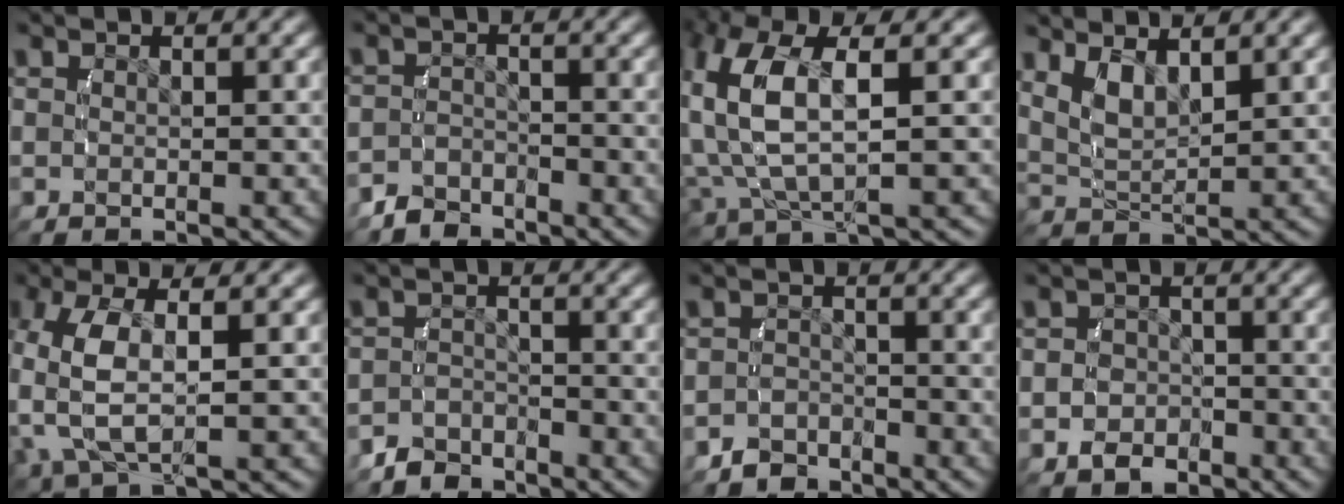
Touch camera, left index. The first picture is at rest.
{"total": 3.2, "force": [-2.9, 1.2, 0.3], "torque": [-0.003, -0.013, -0.050]}
{"total": 8.1, "force": [1.3, 4.7, 6.5], "torque": [-0.169, -0.017, 0.038]}
{"total": 3.5, "force": [2.0, 1.9, 2.2], "torque": [-0.053, -0.004, 0.037]}
{"total": 6.6, "force": [0.6, 3.7, 5.4], "torque": [-0.150, -0.017, 0.023]}
{"total": 3.7, "force": [-3.3, 1.6, 0.5], "torque": [-0.004, -0.013, -0.057]}
{"total": 2.9, "force": [-2.6, 1.4, 0.0], "torque": [-0.002, -0.014, -0.042]}
{"total": 3.4, "force": [-1.8, 2.8, 0.4], "torque": [-0.005, -0.007, -0.033]}